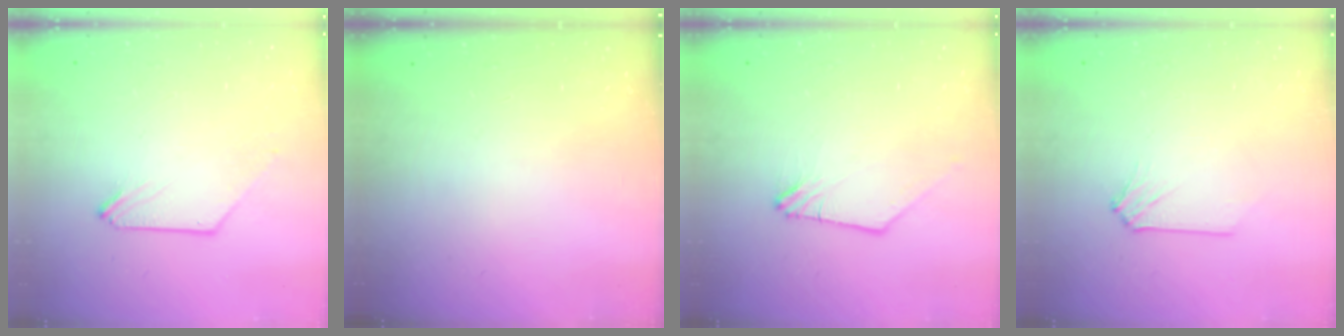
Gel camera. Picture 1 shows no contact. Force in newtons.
{"total": 0.0}
{"total": 0.0}
{"total": 0.0}